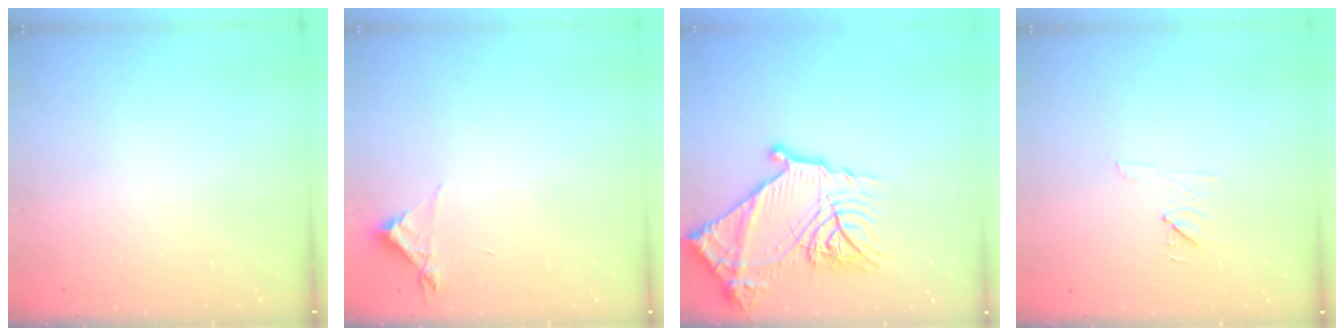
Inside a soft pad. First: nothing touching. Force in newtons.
{"total": 4.4, "press": 4.4, "slide": 0.4}
{"total": 23.5, "press": 23.4, "slide": 1.6}
{"total": 5.9, "press": 5.9, "slide": 0.9}